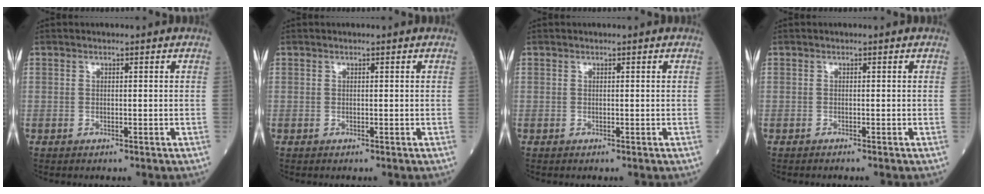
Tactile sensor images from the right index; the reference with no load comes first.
{"total": 0.0}
{"total": 0.0}
{"total": 0.9, "force": [-0.8, -0.1, 0.4], "torque": [-0.003, 0.001, -0.010]}